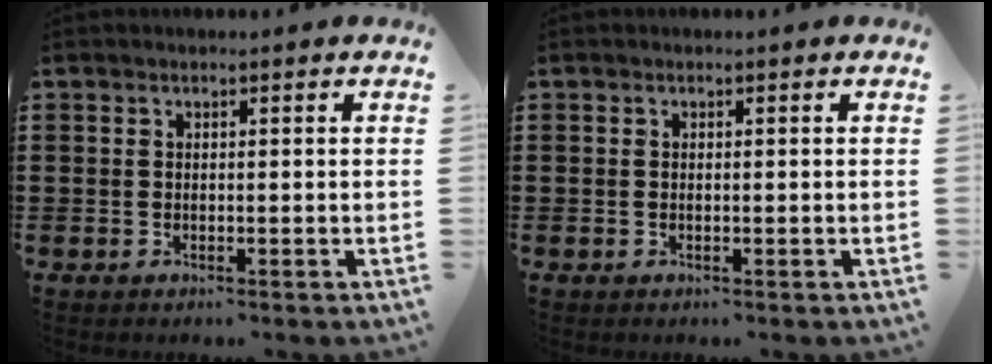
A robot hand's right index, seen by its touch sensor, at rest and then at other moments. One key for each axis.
{"total": 0.0}